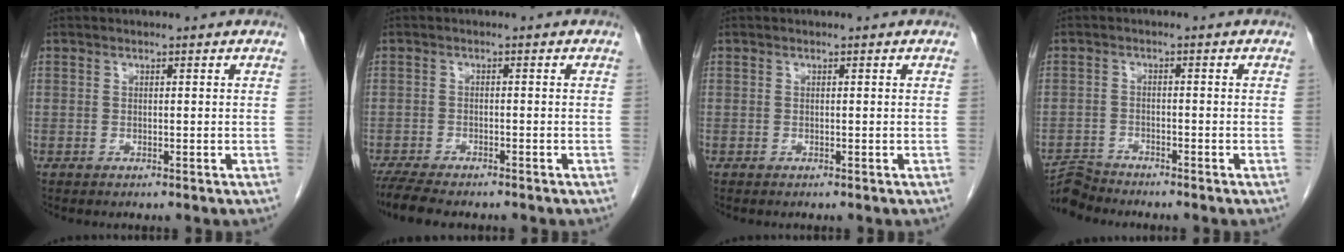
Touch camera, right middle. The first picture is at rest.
{"total": 7.8, "force": [-6.6, 1.6, 3.8], "torque": [-0.065, -0.017, -0.106]}
{"total": 0.0}
{"total": 3.5, "force": [-3.5, -0.2, -0.6], "torque": [0.014, -0.013, -0.064]}